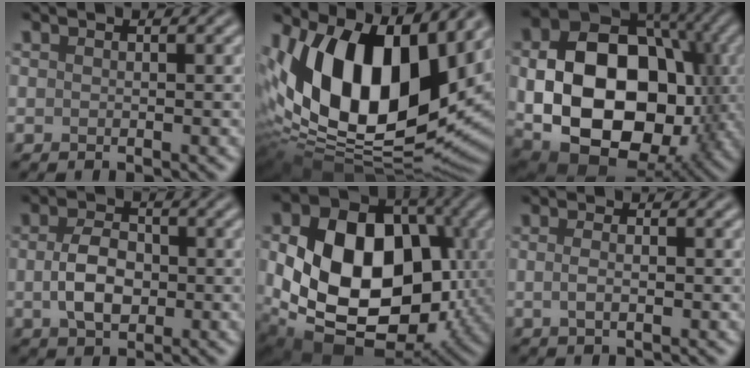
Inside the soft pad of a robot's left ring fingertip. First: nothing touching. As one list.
[{"total": 18.3, "force": [5.3, 10.2, 14.2], "torque": [-0.257, 0.017, 0.078]}, {"total": 16.3, "force": [-1.2, 11.5, 11.5], "torque": [-0.177, -0.018, -0.016]}, {"total": 4.3, "force": [-0.3, 2.8, 3.2], "torque": [-0.065, 0.002, -0.009]}, {"total": 16.4, "force": [-0.6, 11.5, 11.7], "torque": [-0.199, -0.017, -0.012]}, {"total": 1.7, "force": [-0.2, 0.7, 1.5], "torque": [-0.035, -0.002, -0.004]}]